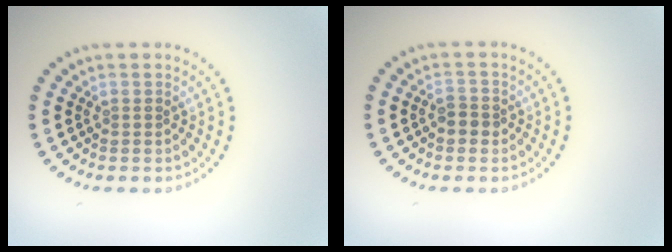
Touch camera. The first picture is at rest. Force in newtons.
{"total": 1.5, "press": 1.5, "slide": 0.3}